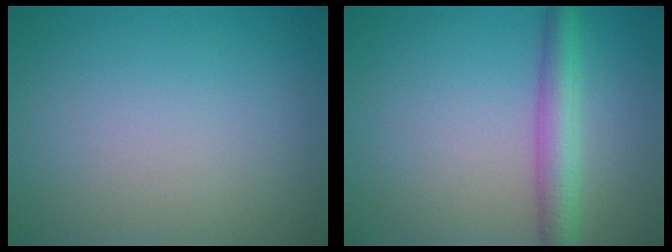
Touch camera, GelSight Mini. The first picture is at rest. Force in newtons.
{"total": 4.0, "press": 4.0, "slide": 0.1}